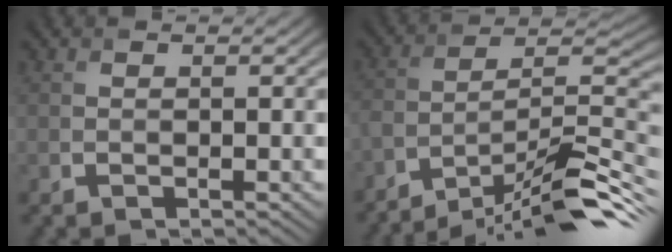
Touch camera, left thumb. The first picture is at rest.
{"total": 14.1, "force": [-11.3, 2.9, 7.9], "torque": [-0.138, 0.008, -0.191]}